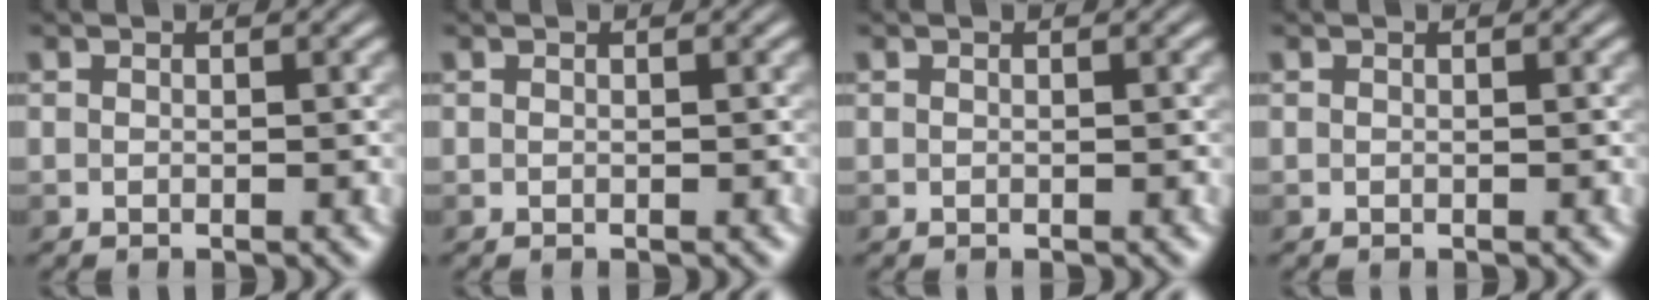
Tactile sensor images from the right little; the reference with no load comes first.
{"total": 0.0}
{"total": 0.0}
{"total": 0.0}